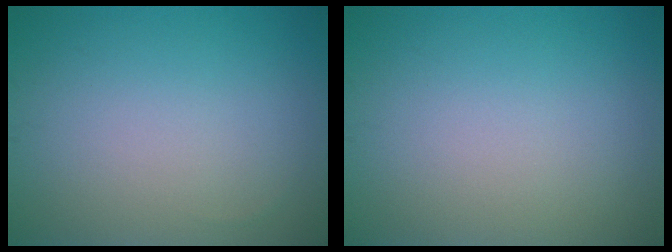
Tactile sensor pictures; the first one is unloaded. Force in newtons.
{"total": 0.0}